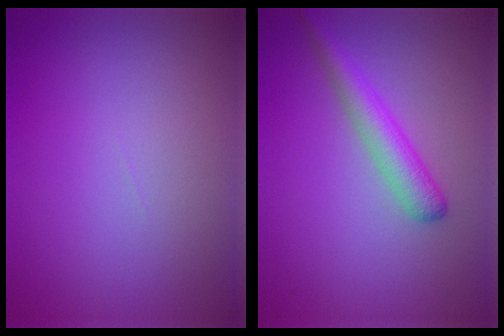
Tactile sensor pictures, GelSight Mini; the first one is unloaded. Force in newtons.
{"total": 3.1, "press": 3.1, "slide": 0.1}